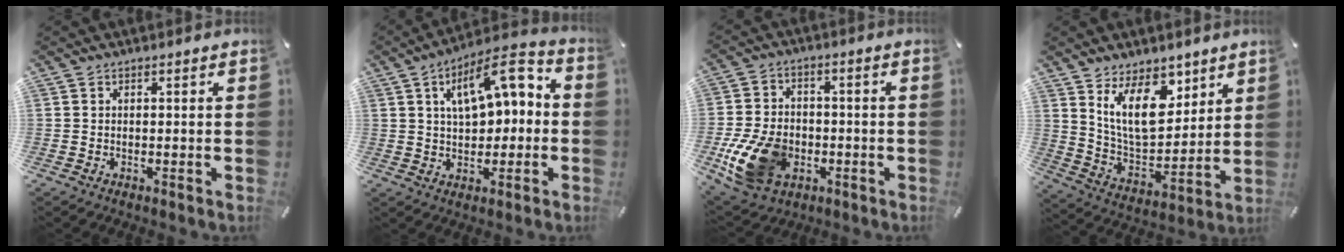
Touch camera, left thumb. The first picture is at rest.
{"total": 12.6, "force": [3.8, 7.4, 9.4], "torque": [-0.138, -0.011, 0.064]}
{"total": 14.4, "force": [-4.3, 10.4, 9.1], "torque": [-0.188, 0.019, -0.073]}
{"total": 15.2, "force": [9.0, 8.5, 8.8], "torque": [-0.174, -0.054, 0.165]}